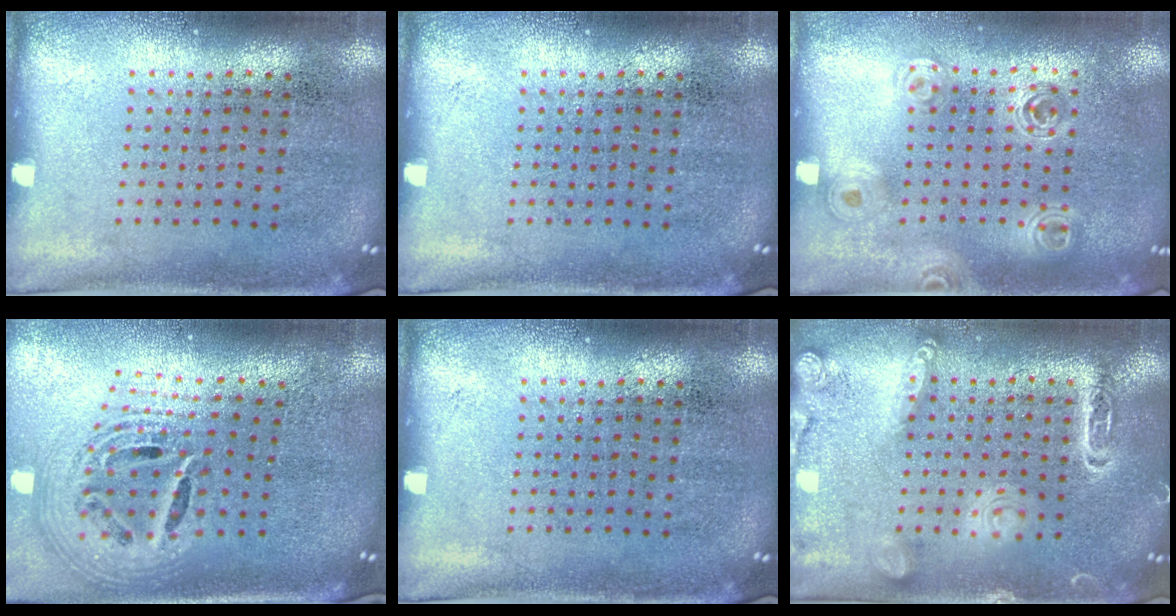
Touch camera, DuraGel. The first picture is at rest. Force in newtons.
{"total": 0.0}
{"total": 1.4, "press": 1.3, "slide": 0.6}
{"total": 2.7, "press": 1.9, "slide": 1.9}
{"total": 0.0}
{"total": 1.8, "press": 1.8, "slide": 0.2}